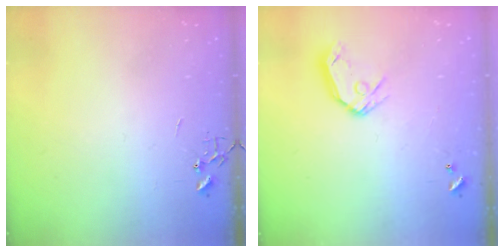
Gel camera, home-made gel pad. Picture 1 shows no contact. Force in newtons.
{"total": 10.4, "press": 10.2, "slide": 1.6}